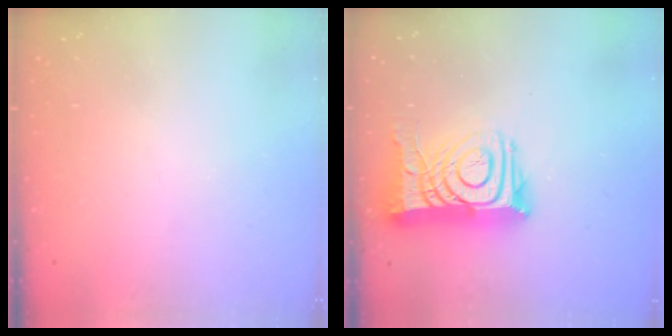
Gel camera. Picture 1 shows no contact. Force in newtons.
{"total": 15.5, "press": 15.4, "slide": 1.5}